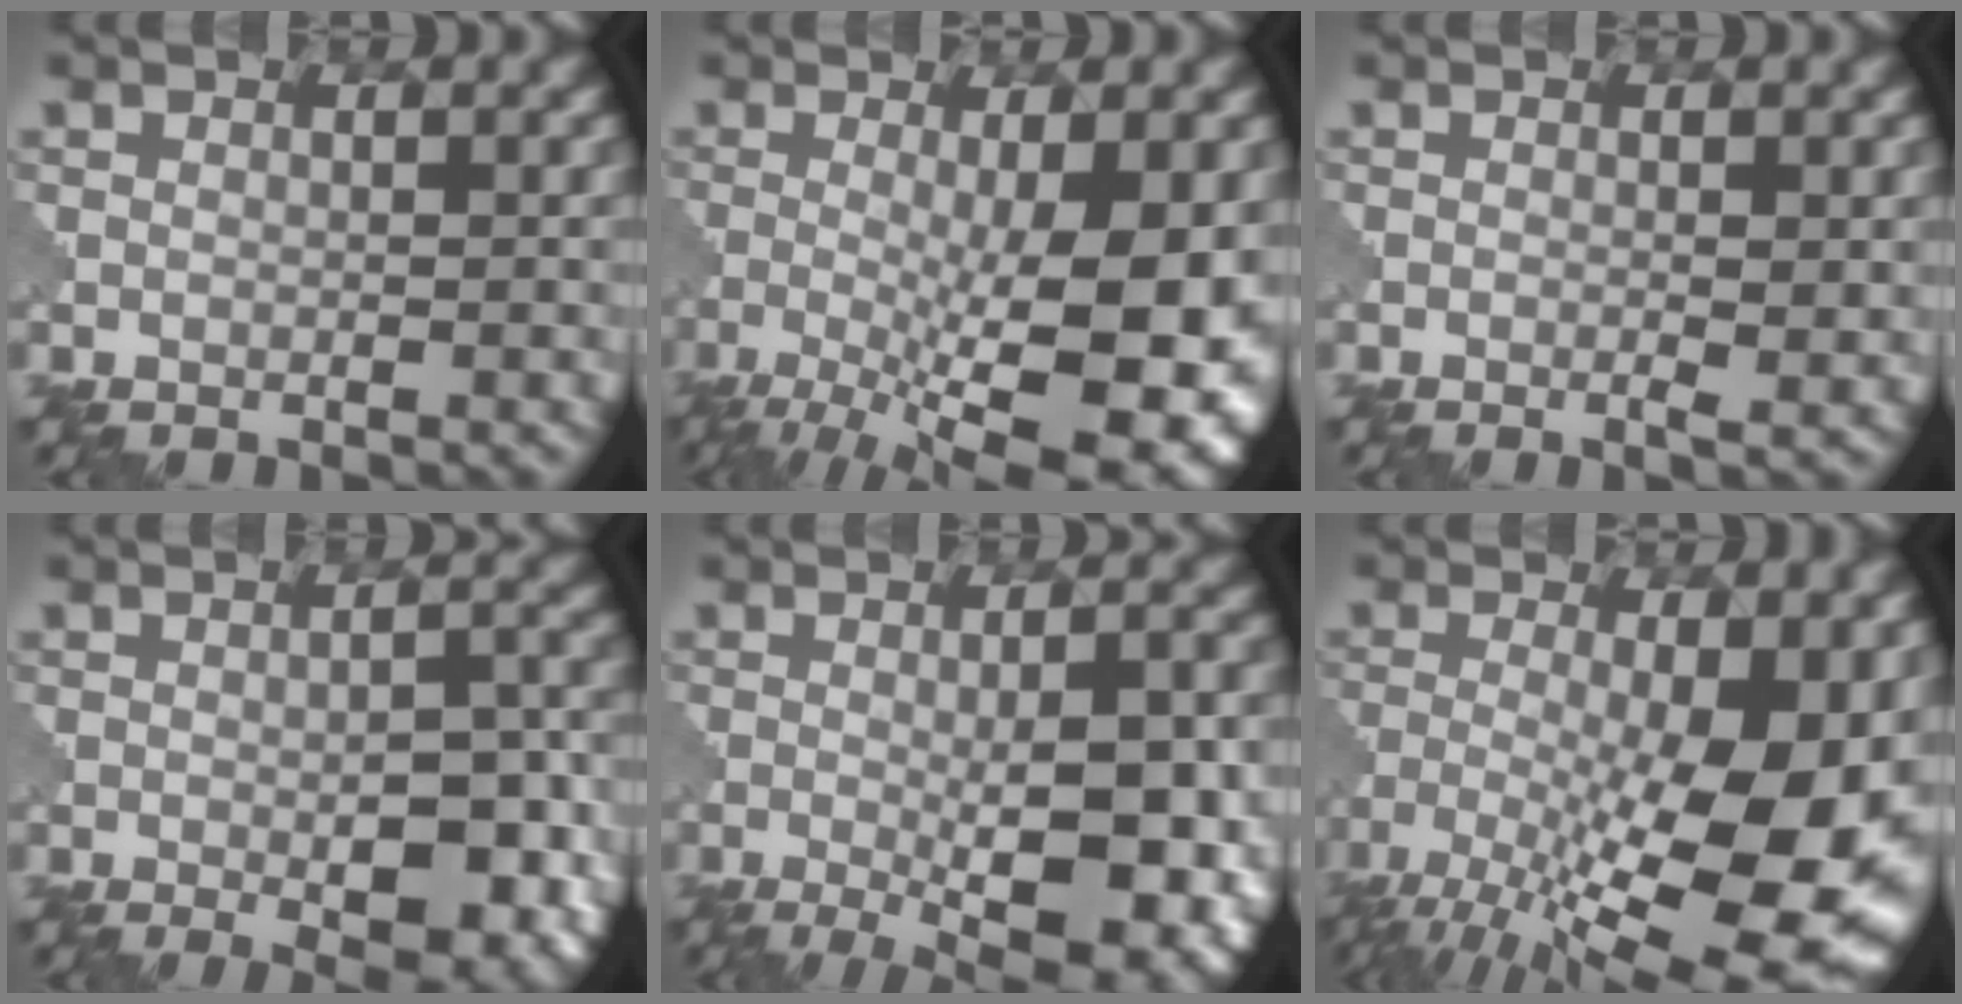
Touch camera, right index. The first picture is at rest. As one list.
[{"total": 13.1, "force": [-3.1, 4.2, 12.0], "torque": [-0.172, -0.018, -0.037]}, {"total": 1.6, "force": [-0.2, 0.2, 1.6], "torque": [-0.027, -0.003, -0.006]}, {"total": 7.0, "force": [-2.2, 2.6, 6.1], "torque": [-0.083, -0.003, -0.028]}, {"total": 11.7, "force": [-2.7, 3.8, 10.7], "torque": [-0.129, -0.007, -0.033]}, {"total": 16.6, "force": [-5.6, 6.0, 14.4], "torque": [-0.235, -0.021, -0.079]}]